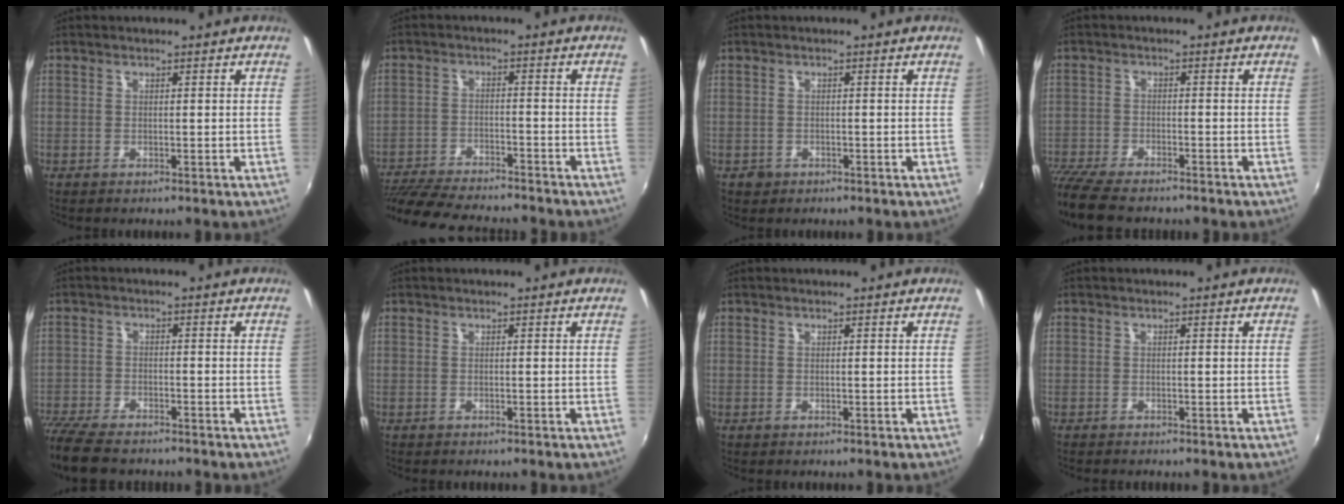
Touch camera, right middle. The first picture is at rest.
{"total": 16.8, "force": [-14.8, 3.1, 7.3], "torque": [-0.157, -0.025, -0.236]}
{"total": 1.5, "force": [-0.8, 1.3, 0.3], "torque": [-0.009, -0.003, -0.012]}
{"total": 10.2, "force": [-8.9, 2.3, 4.6], "torque": [-0.121, -0.041, -0.160]}
{"total": 11.0, "force": [-9.3, 3.1, 4.8], "torque": [-0.129, -0.037, -0.169]}
{"total": 0.0}
{"total": 0.0}
{"total": 1.0, "force": [-0.9, 0.1, 0.3], "torque": [-0.007, -0.007, -0.016]}